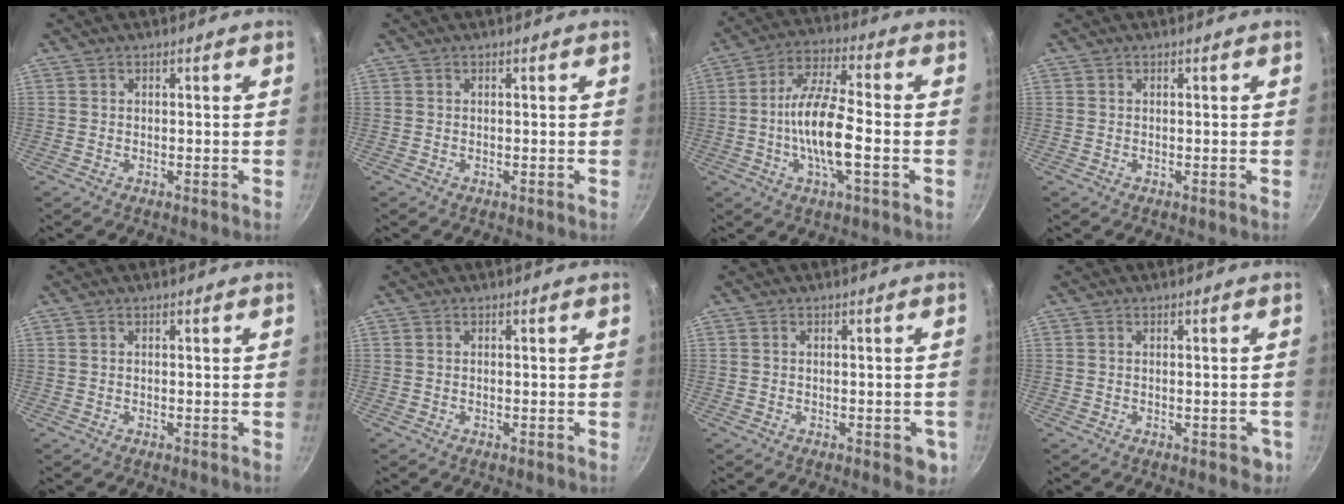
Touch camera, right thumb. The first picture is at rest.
{"total": 0.0}
{"total": 12.9, "force": [-2.5, 3.8, 12.1], "torque": [-0.223, 0.025, -0.057]}
{"total": 0.0}
{"total": 0.0}
{"total": 0.0}
{"total": 4.3, "force": [-1.5, 1.8, 3.7], "torque": [-0.022, 0.003, -0.016]}
{"total": 2.8, "force": [-1.1, 1.3, 2.3], "torque": [-0.015, 0.000, -0.013]}